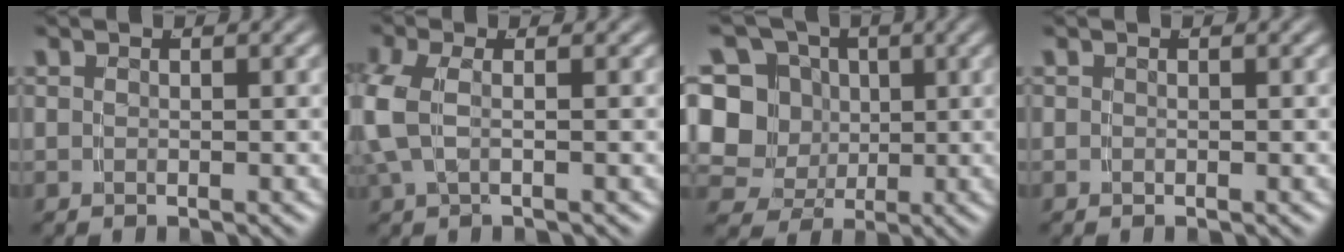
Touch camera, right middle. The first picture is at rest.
{"total": 3.5, "force": [0.2, 2.0, 2.9], "torque": [-0.090, -0.010, 0.010]}
{"total": 13.3, "force": [0.8, 11.9, 5.9], "torque": [-0.132, -0.031, 0.012]}
{"total": 0.0}